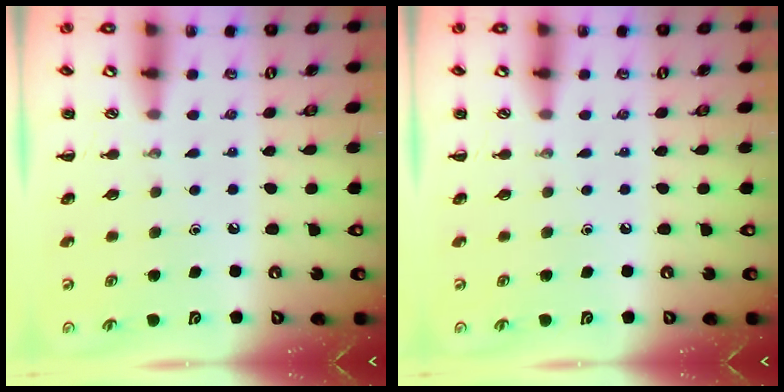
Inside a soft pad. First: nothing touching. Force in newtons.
{"total": 0.0}